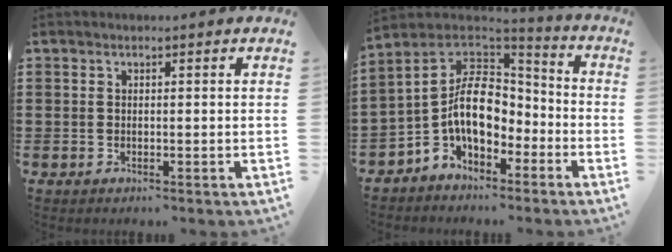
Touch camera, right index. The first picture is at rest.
{"total": 11.1, "force": [-2.1, 6.9, 8.4], "torque": [-0.192, -0.003, -0.049]}